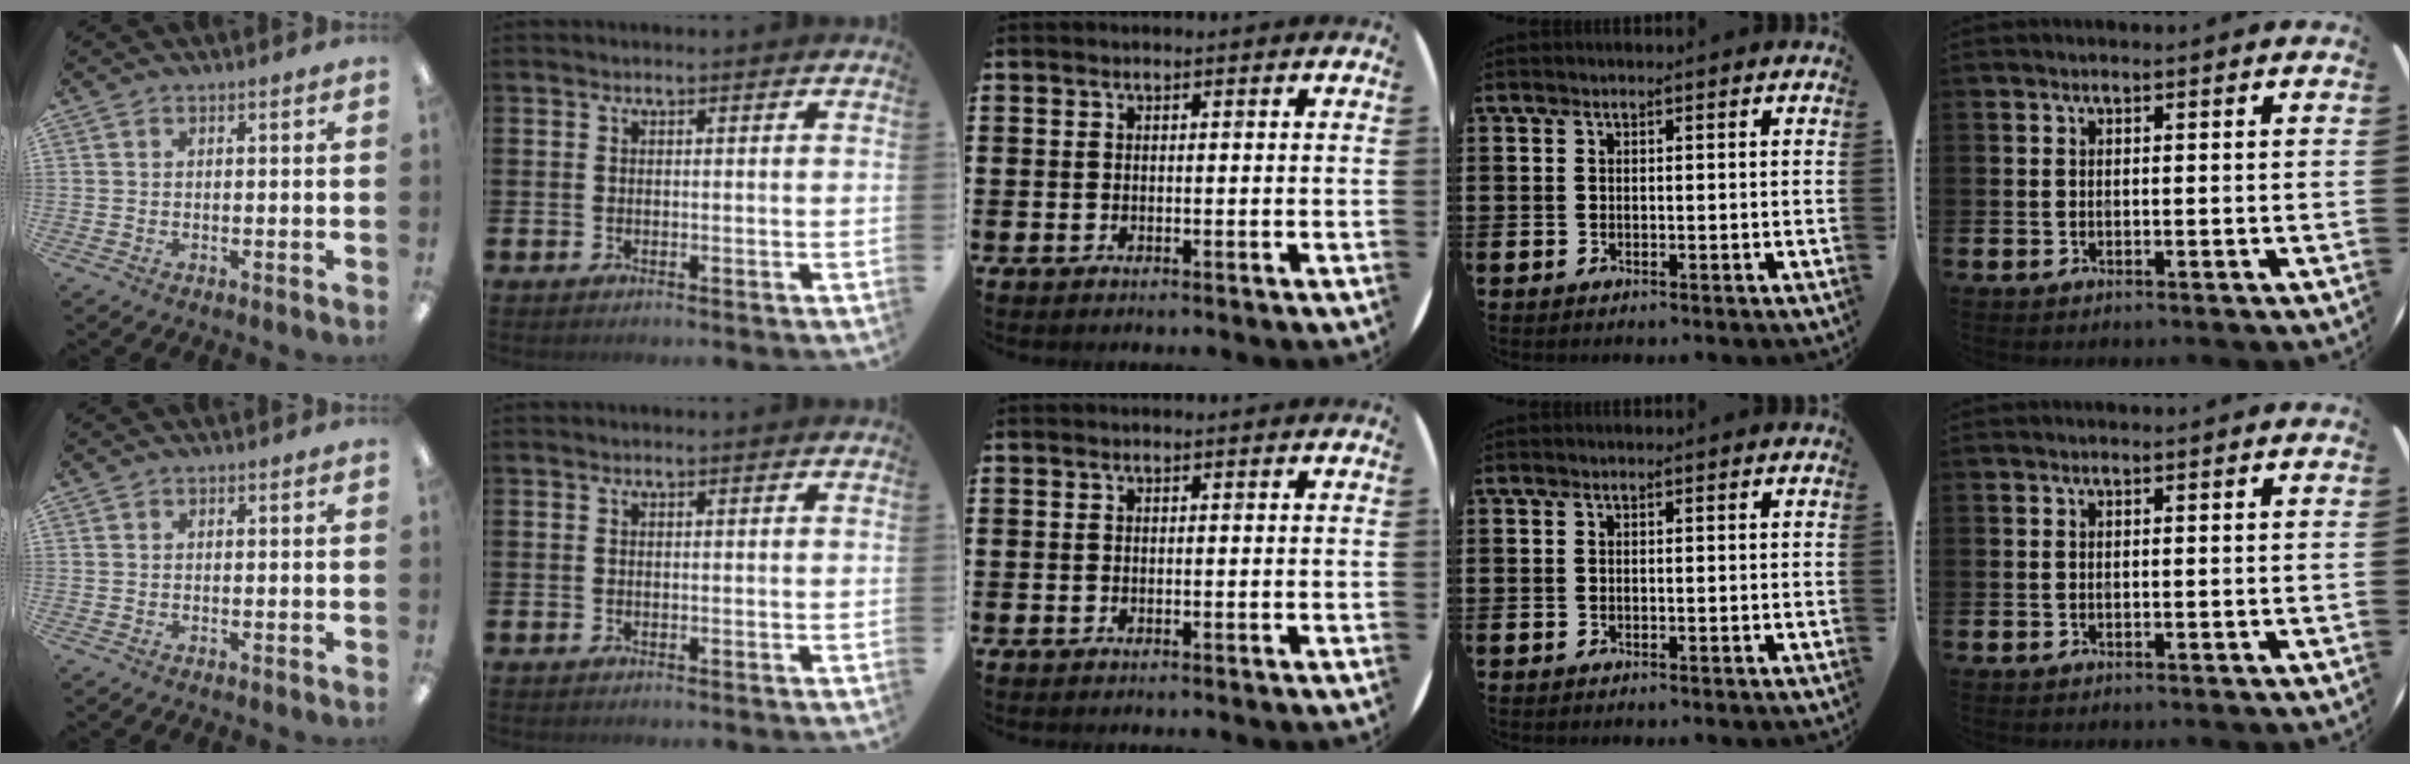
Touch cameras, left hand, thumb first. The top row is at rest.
{}